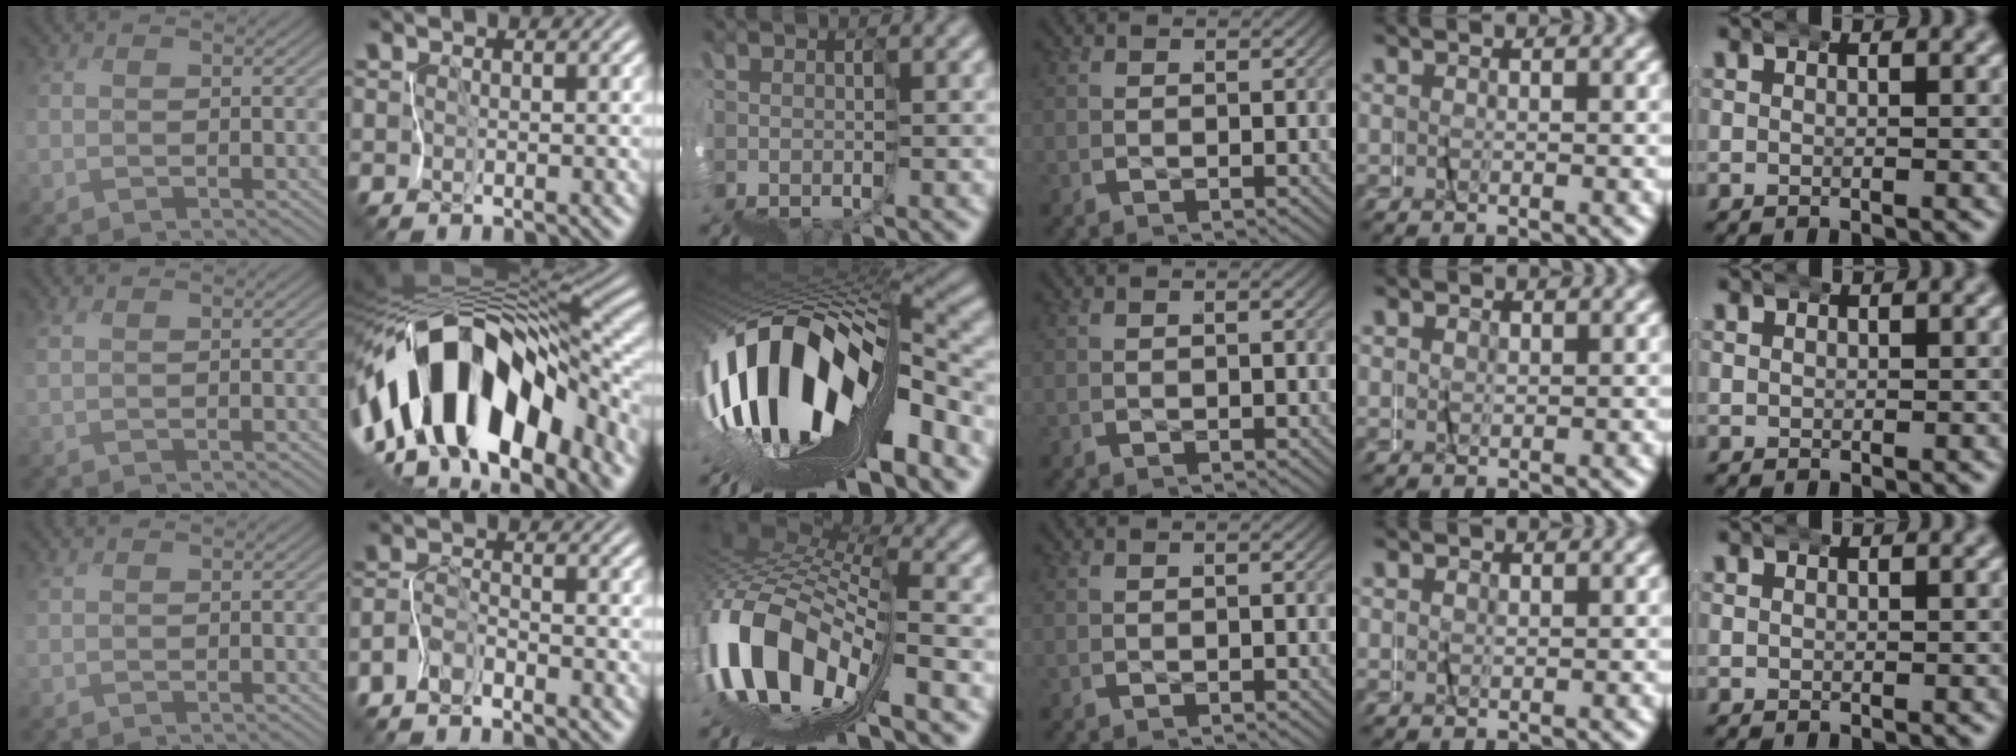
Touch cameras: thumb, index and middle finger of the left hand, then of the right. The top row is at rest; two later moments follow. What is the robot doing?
{"motion": "wrap", "object": "felt sheet"}